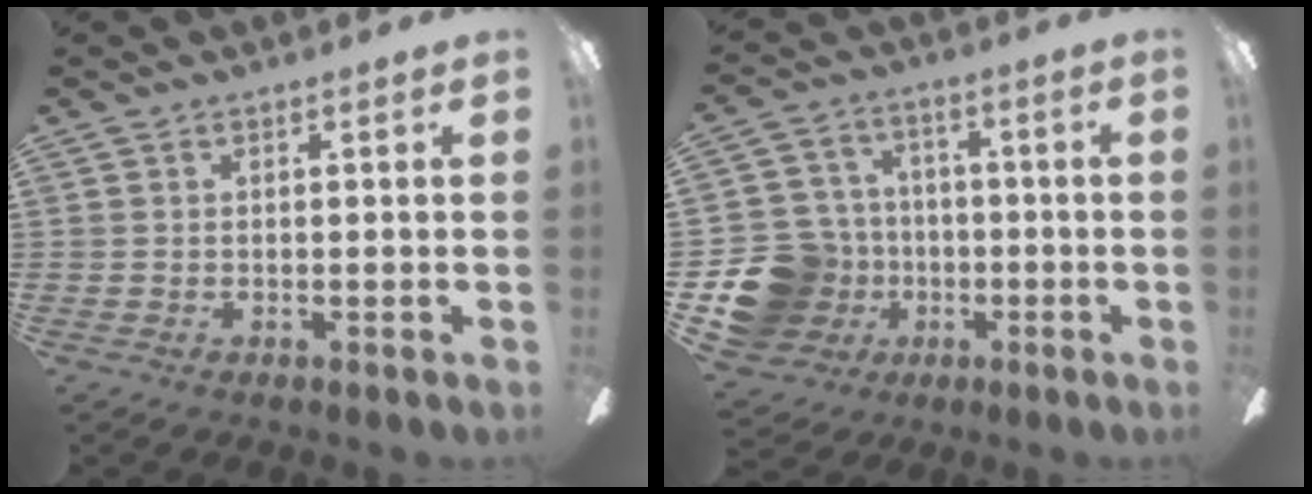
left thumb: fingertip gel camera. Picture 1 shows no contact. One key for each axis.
{"total": 16.5, "fx": -5.2, "fy": 14.5, "fz": 6.1, "tx": -0.126, "ty": 0.041, "tz": -0.077}